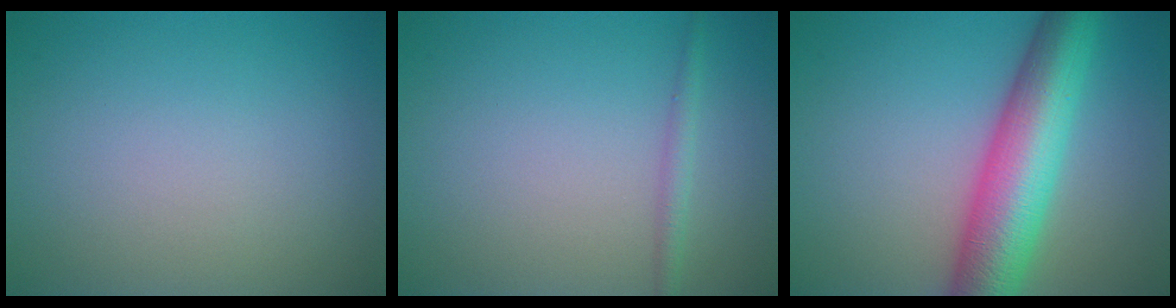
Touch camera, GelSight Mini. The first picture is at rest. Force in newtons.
{"total": 1.3, "press": 1.3, "slide": 0.0}
{"total": 9.3, "press": 9.3, "slide": 0.3}